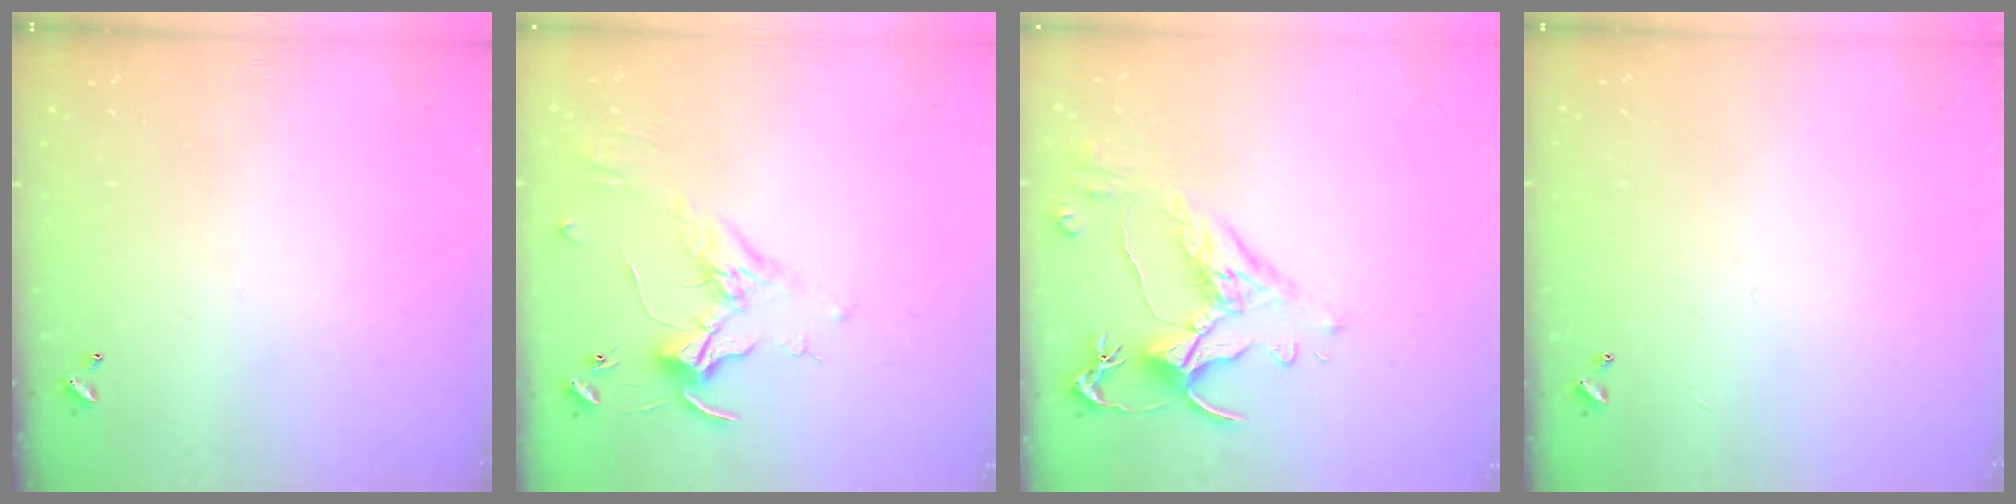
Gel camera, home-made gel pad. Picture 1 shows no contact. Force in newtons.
{"total": 1.7, "press": 1.6, "slide": 0.5}
{"total": 2.6, "press": 2.2, "slide": 1.3}
{"total": 1.0, "press": 0.9, "slide": 0.5}